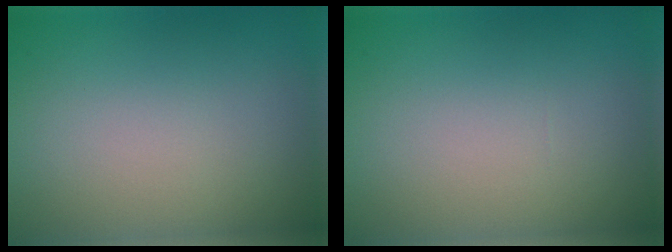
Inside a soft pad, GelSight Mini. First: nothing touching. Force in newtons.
{"total": 0.0}